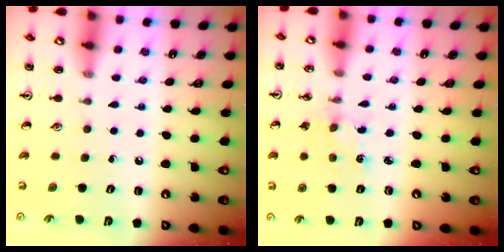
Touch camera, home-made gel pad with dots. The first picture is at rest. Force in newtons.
{"total": 2.7, "press": 2.6, "slide": 0.4}